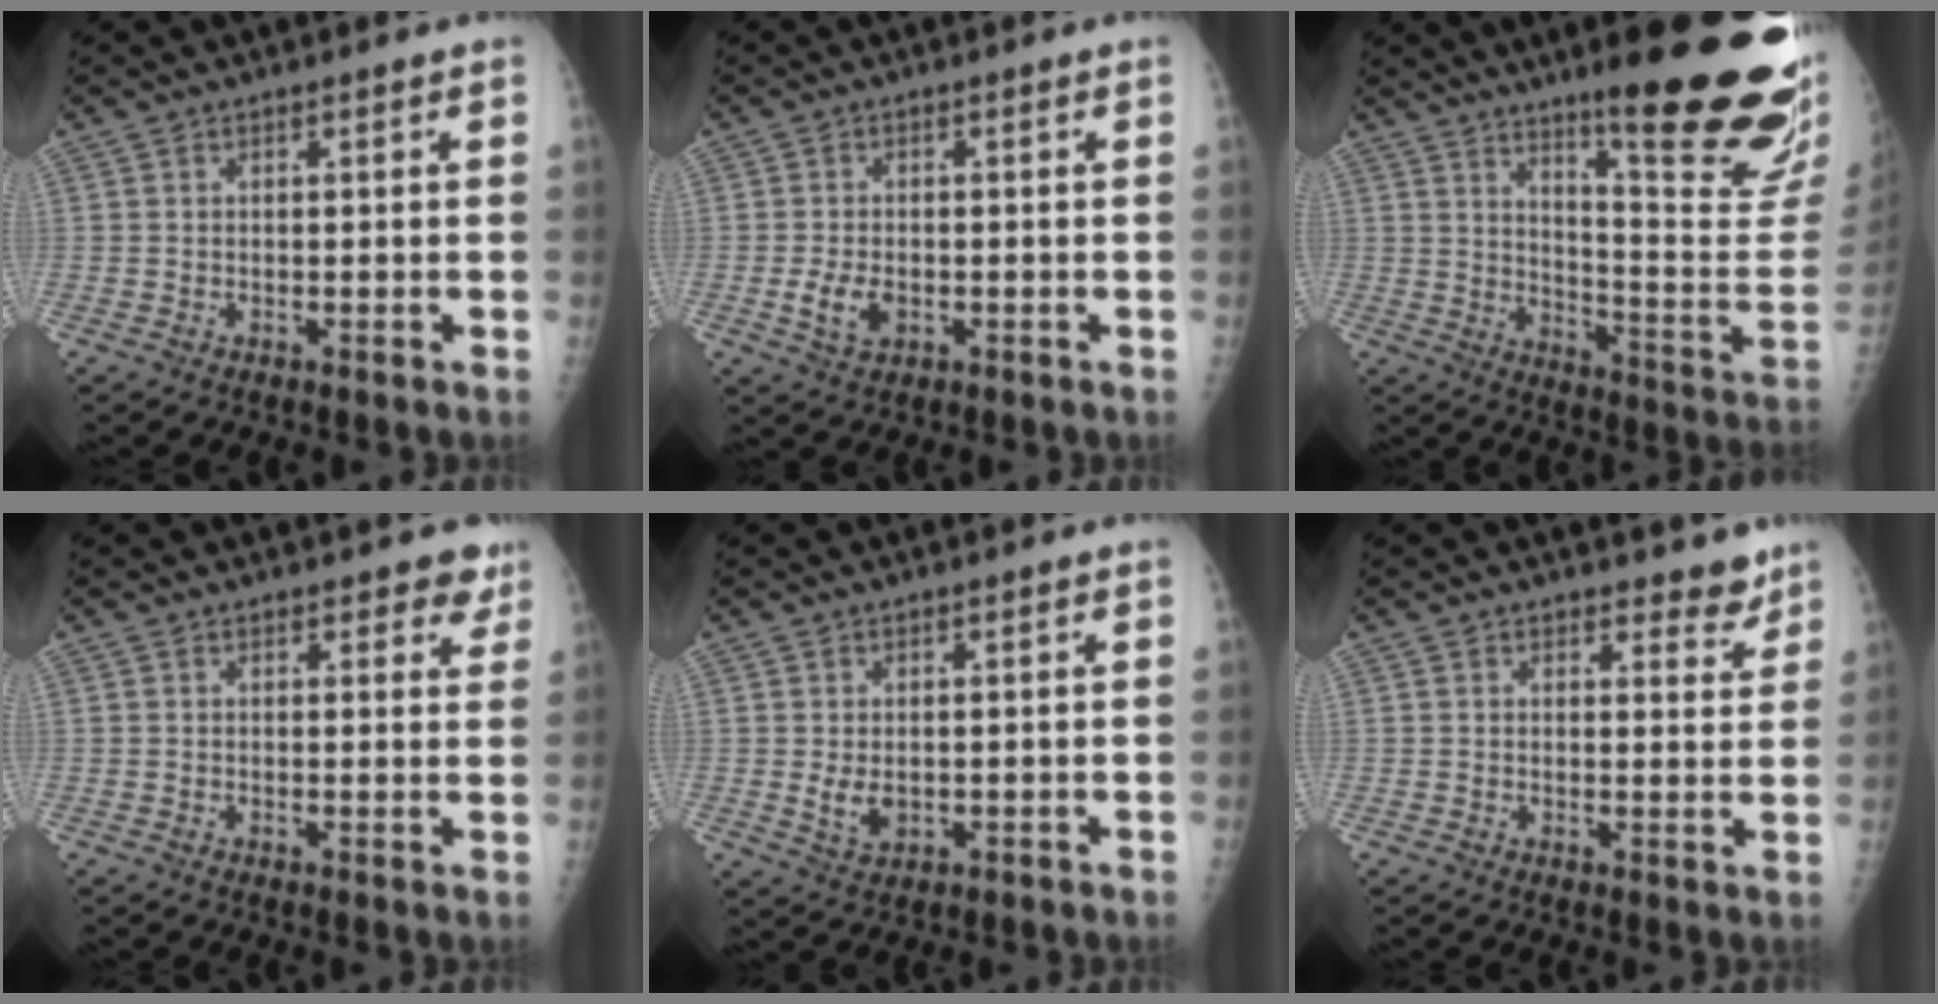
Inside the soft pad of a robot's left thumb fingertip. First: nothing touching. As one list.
[{"total": 4.4, "force": [-1.1, 2.9, 3.1], "torque": [-0.058, -0.002, -0.017]}, {"total": 25.8, "force": [16.8, 3.9, 19.1], "torque": [-0.222, -0.111, 0.239]}, {"total": 4.2, "force": [3.2, 2.1, 1.8], "torque": [0.015, -0.014, 0.033]}, {"total": 3.3, "force": [0.2, 2.3, 2.4], "torque": [-0.036, -0.009, 0.011]}, {"total": 3.9, "force": [3.3, 1.8, 1.1], "torque": [0.013, -0.024, 0.039]}]